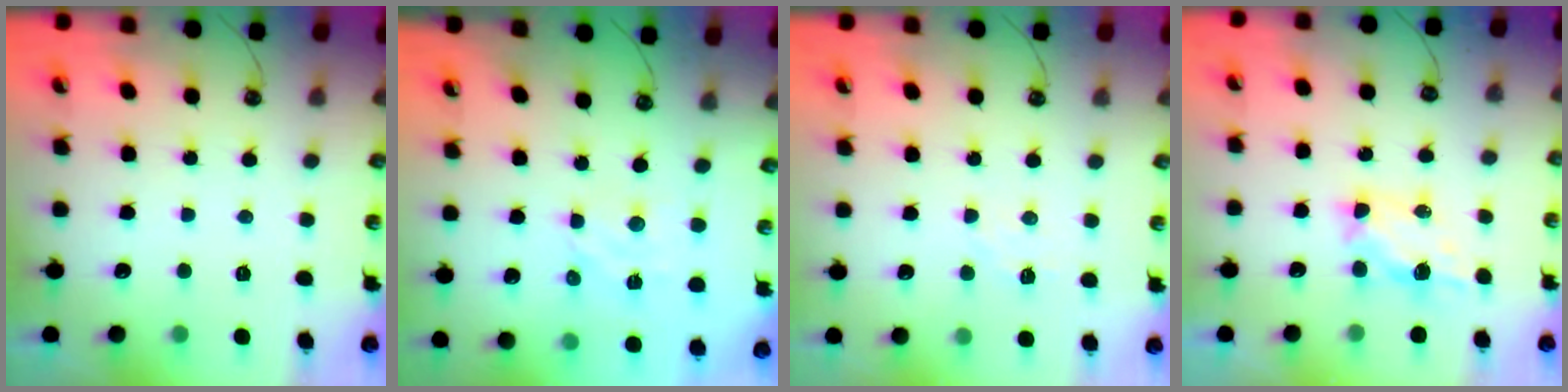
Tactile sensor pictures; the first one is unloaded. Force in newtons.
{"total": 5.1, "press": 5.0, "slide": 1.0}
{"total": 5.4, "press": 5.3, "slide": 0.6}
{"total": 5.5, "press": 5.5, "slide": 0.3}